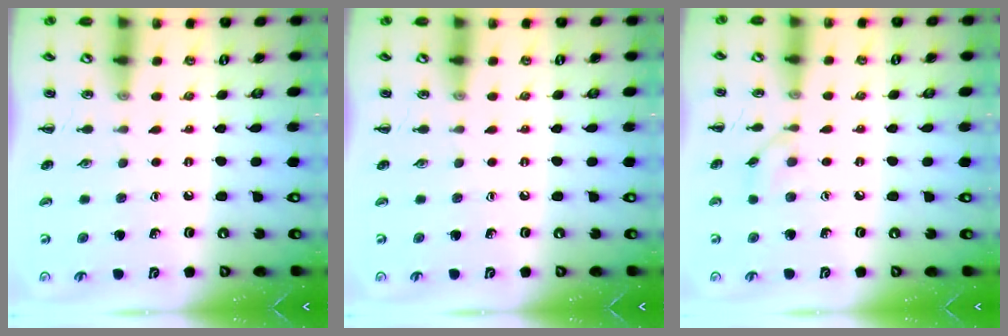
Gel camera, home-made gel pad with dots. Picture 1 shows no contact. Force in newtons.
{"total": 0.0}
{"total": 3.9, "press": 3.6, "slide": 1.6}